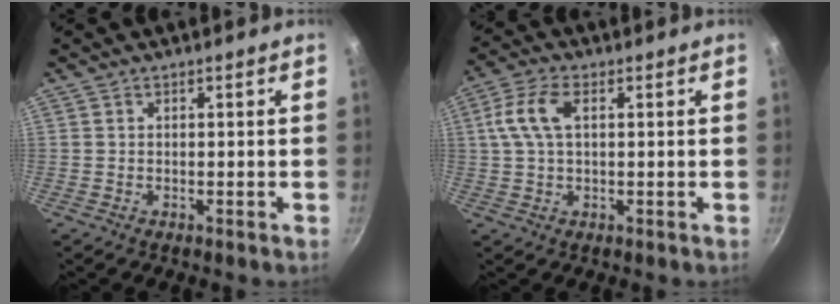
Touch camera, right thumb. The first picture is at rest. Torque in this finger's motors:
{"motor_torque": [0.78, 1.31, 0.39, -0.43, 0.08]}